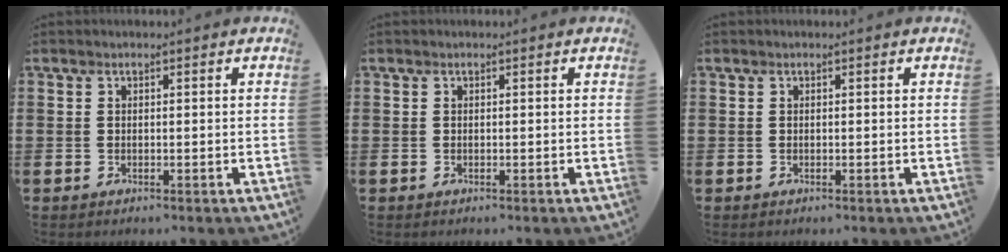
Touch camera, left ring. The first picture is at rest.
{"total": 0.0}
{"total": 0.0}